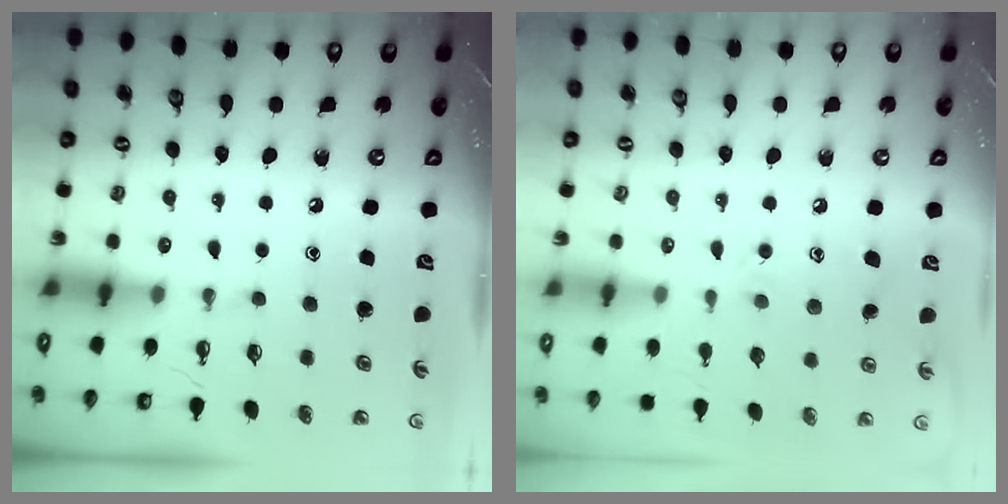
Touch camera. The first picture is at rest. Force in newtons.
{"total": 10.3, "press": 10.3, "slide": 0.7}